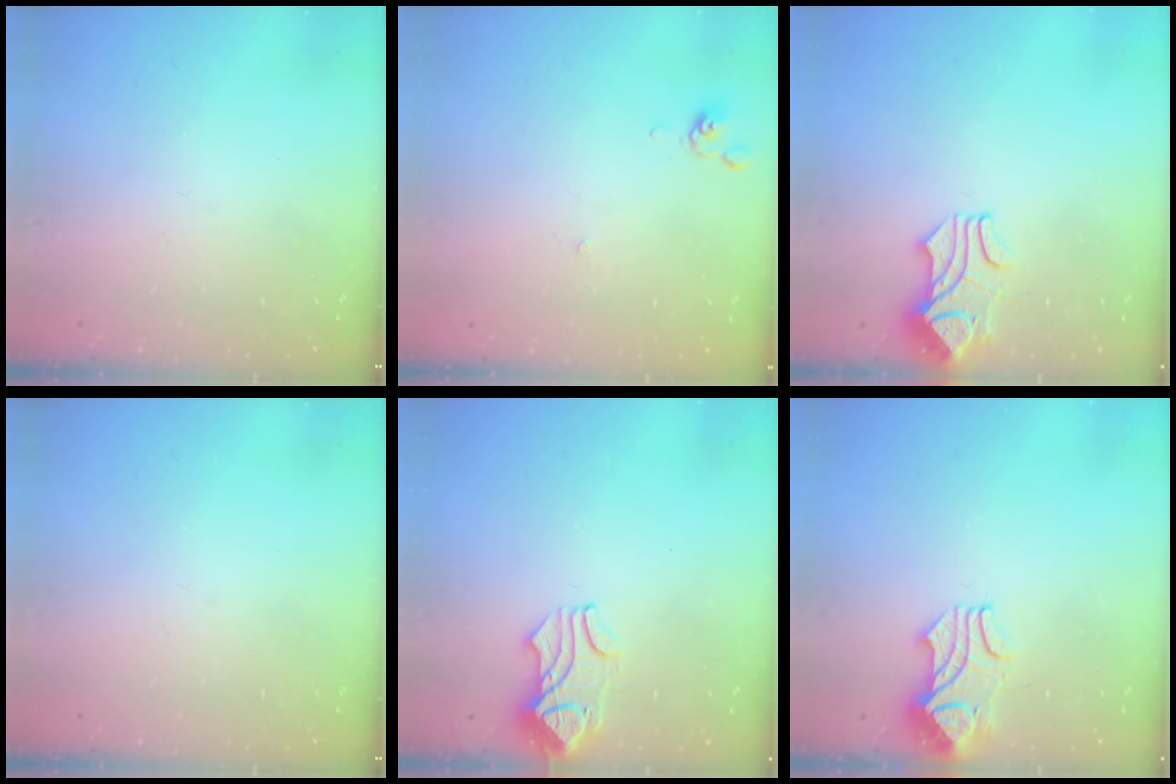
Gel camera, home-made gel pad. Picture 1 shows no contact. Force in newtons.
{"total": 1.0, "press": 1.0, "slide": 0.2}
{"total": 1.5, "press": 1.2, "slide": 1.0}
{"total": 0.0}
{"total": 2.0, "press": 1.9, "slide": 0.7}
{"total": 2.2, "press": 2.0, "slide": 0.8}